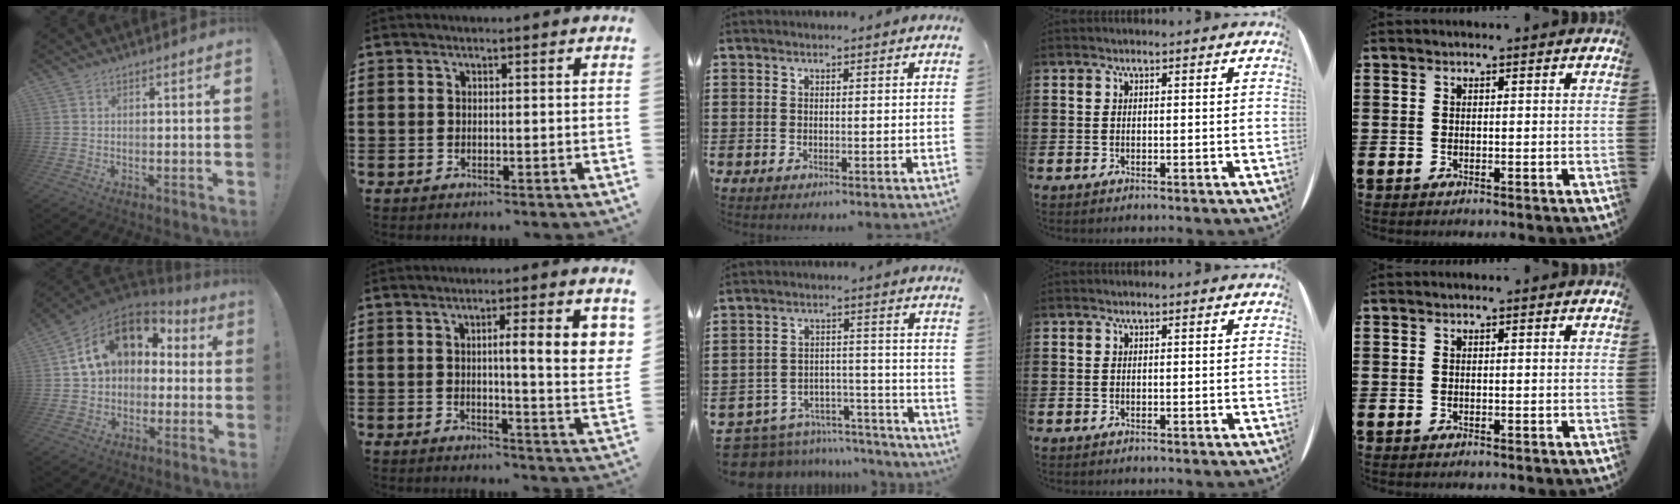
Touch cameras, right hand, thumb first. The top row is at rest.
{"thumb": {"total": 16.6, "force": [5.8, 11.3, 10.7], "torque": [-0.169, -0.006, 0.105]}, "index": {"total": 8.0, "force": [2.0, 0.7, 7.7], "torque": [-0.121, -0.007, 0.024]}, "middle": {"total": 6.9, "force": [-6.6, 1.9, 1.2], "torque": [-0.028, 0.017, -0.131]}}